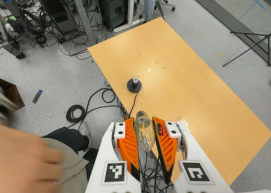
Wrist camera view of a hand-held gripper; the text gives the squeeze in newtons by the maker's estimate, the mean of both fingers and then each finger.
{"total": 21.3, "left": 24.0, "right": 18.6}